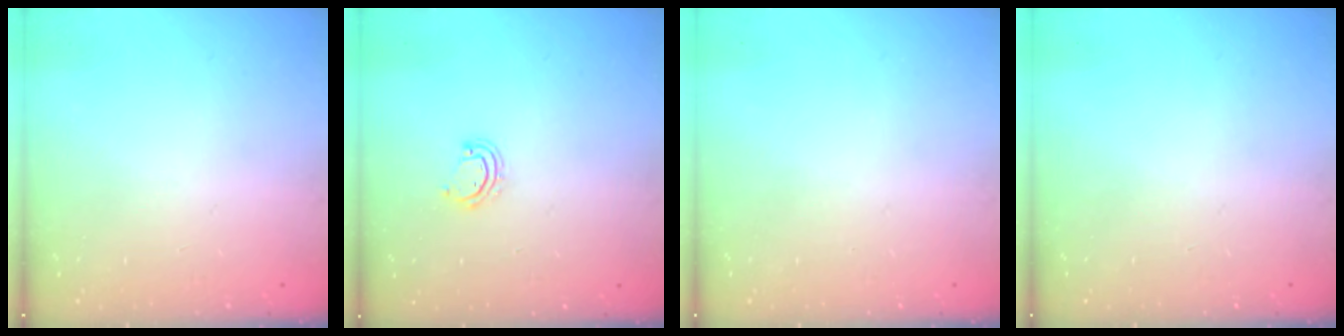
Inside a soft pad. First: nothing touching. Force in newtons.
{"total": 2.7, "press": 2.7, "slide": 0.2}
{"total": 0.0}
{"total": 0.0}